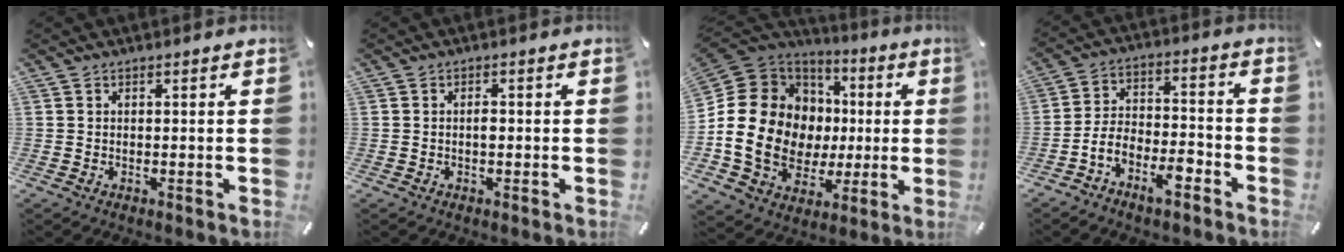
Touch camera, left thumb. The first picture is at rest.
{"total": 1.5, "force": [-0.3, 0.7, 1.3], "torque": [-0.026, 0.000, -0.005]}
{"total": 19.9, "force": [-1.3, 16.5, 10.9], "torque": [-0.232, -0.009, -0.004]}
{"total": 8.5, "force": [-5.8, 4.4, 4.4], "torque": [-0.089, 0.015, -0.109]}